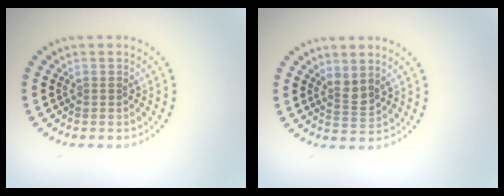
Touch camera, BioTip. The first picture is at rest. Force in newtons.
{"total": 1.8, "press": 1.3, "slide": 1.2}